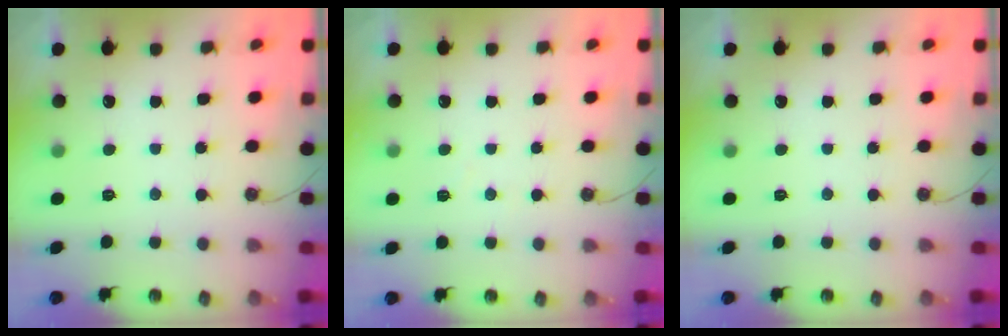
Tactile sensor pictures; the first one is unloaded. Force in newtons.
{"total": 3.4, "press": 3.4, "slide": 0.5}
{"total": 0.0}